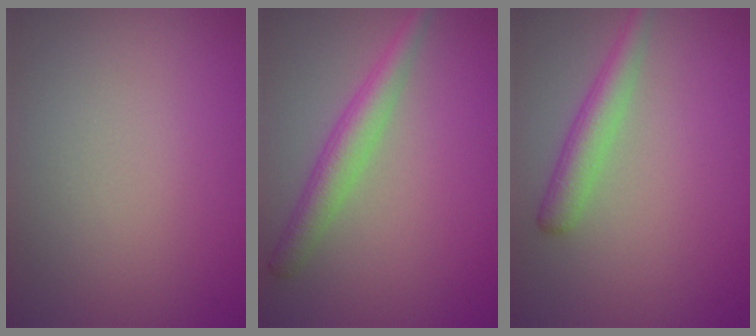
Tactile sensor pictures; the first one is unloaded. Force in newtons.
{"total": 3.0, "press": 3.0, "slide": 0.1}
{"total": 2.6, "press": 2.6, "slide": 0.0}